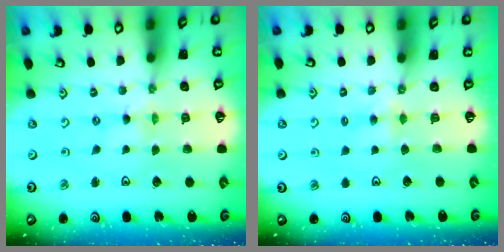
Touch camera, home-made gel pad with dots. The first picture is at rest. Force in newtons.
{"total": 3.3, "press": 3.3, "slide": 0.4}